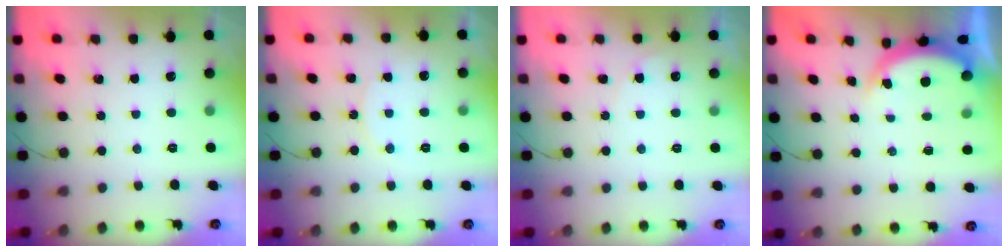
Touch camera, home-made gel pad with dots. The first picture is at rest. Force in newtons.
{"total": 5.7, "press": 5.7, "slide": 0.7}
{"total": 3.5, "press": 3.5, "slide": 0.2}
{"total": 4.9, "press": 4.9, "slide": 0.6}